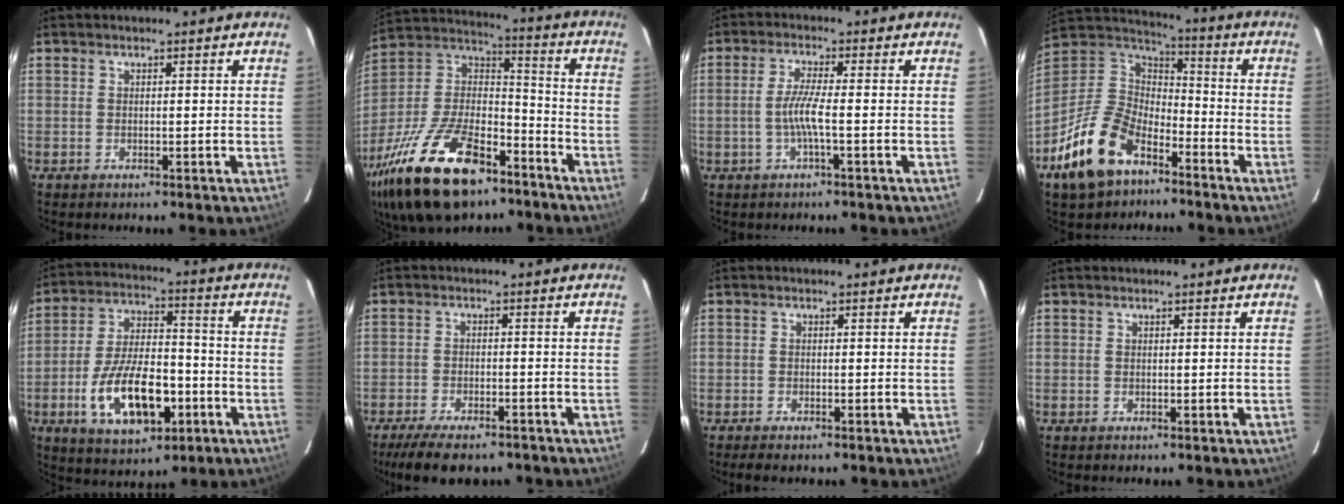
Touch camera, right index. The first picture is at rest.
{"total": 28.3, "force": [-17.5, 12.8, 18.1], "torque": [-0.373, -0.017, -0.293]}
{"total": 4.4, "force": [-1.3, -0.4, 4.2], "torque": [-0.089, 0.000, -0.025]}
{"total": 17.8, "force": [-10.1, 10.3, 10.4], "torque": [-0.234, 0.002, -0.183]}
{"total": 16.1, "force": [-5.7, 7.6, 13.0], "torque": [-0.257, 0.004, -0.086]}
{"total": 11.0, "force": [-8.8, 3.6, 5.5], "torque": [-0.121, -0.022, -0.141]}
{"total": 2.6, "force": [-2.2, 0.6, 1.3], "torque": [-0.028, -0.011, -0.040]}
{"total": 0.0}